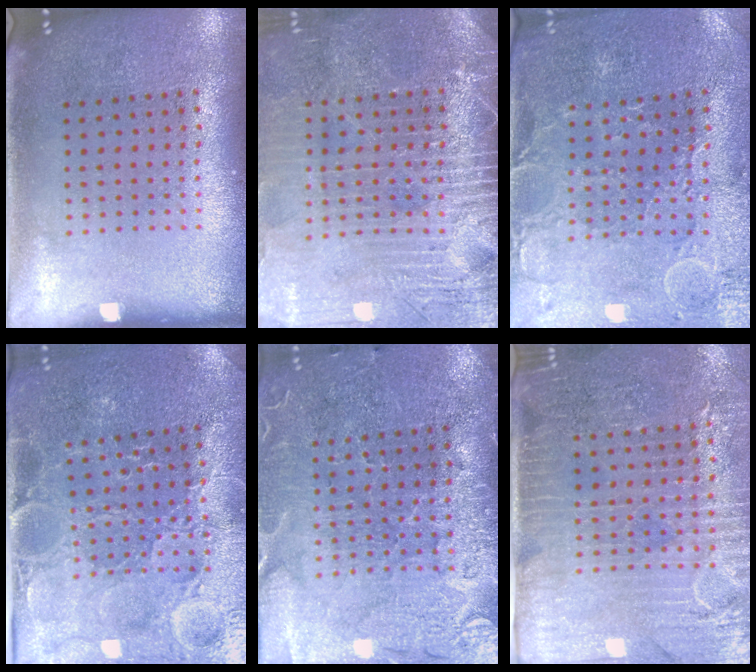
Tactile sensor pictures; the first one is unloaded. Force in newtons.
{"total": 4.2, "press": 3.7, "slide": 1.9}
{"total": 0.8, "press": 0.7, "slide": 0.4}
{"total": 3.8, "press": 3.7, "slide": 0.5}
{"total": 3.6, "press": 3.4, "slide": 1.3}
{"total": 3.6, "press": 3.3, "slide": 1.5}